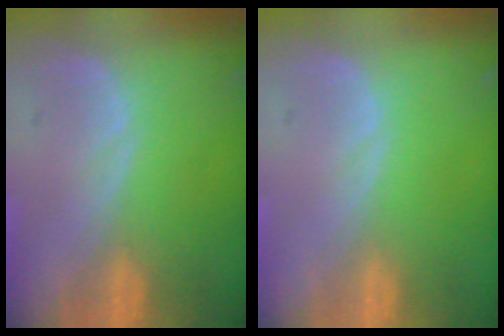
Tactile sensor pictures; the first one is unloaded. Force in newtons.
{"total": 0.0}